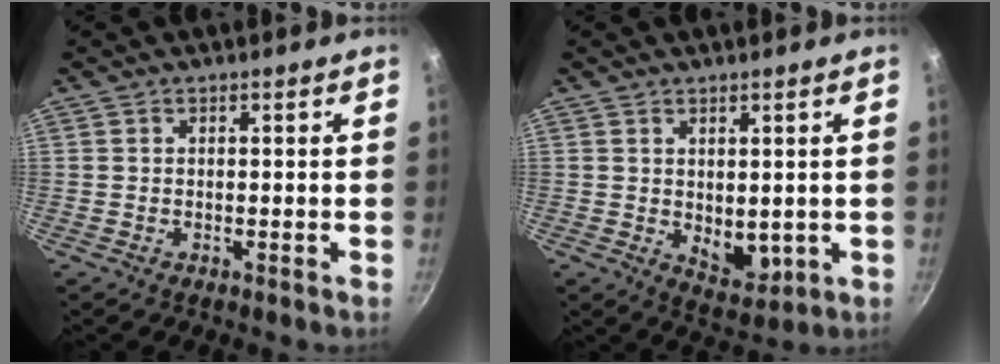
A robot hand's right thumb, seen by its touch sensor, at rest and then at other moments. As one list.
[{"total": 5.8, "force": [0.4, 3.6, 4.6], "torque": [-0.050, -0.019, 0.018]}]